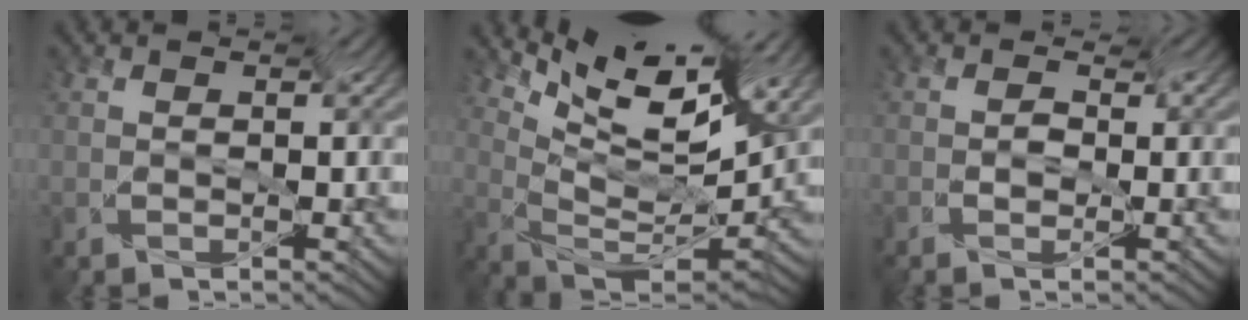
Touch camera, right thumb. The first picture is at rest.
{"total": 9.0, "force": [4.8, 0.8, 7.6], "torque": [-0.151, 0.017, 0.095]}
{"total": 1.2, "force": [-1.0, 0.5, 0.2], "torque": [-0.014, 0.002, -0.022]}